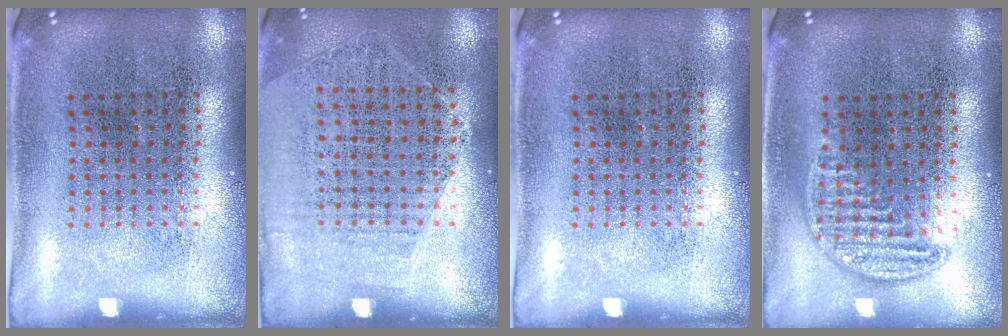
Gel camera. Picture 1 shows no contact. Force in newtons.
{"total": 1.3, "press": 1.0, "slide": 0.8}
{"total": 0.0}
{"total": 1.0, "press": 0.9, "slide": 0.1}